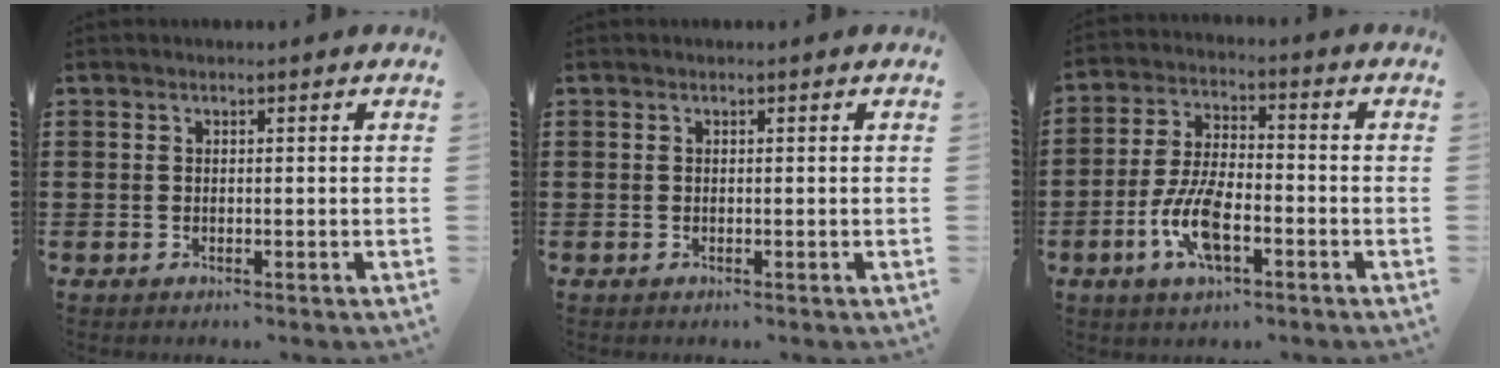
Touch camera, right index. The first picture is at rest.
{"total": 0.0}
{"total": 9.0, "force": [-3.4, 3.7, 7.4], "torque": [-0.168, -0.006, -0.066]}